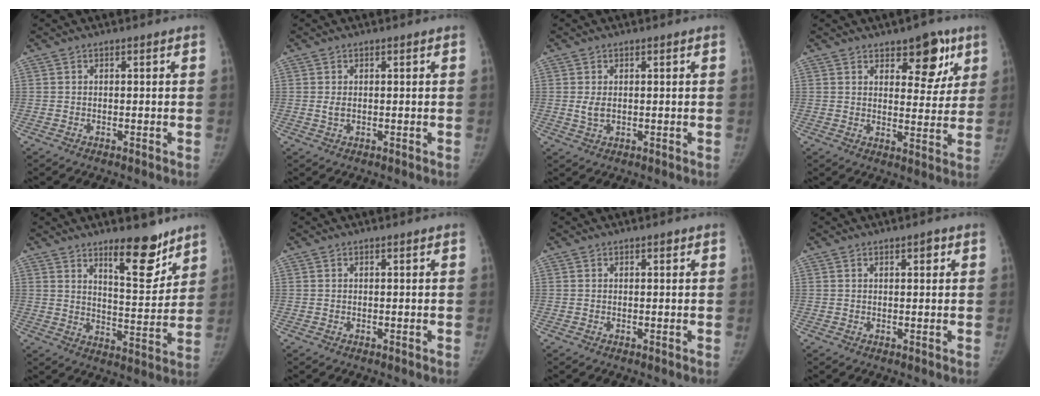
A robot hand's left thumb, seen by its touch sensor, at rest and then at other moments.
{"total": 1.5, "force": [0.3, 0.7, 1.2], "torque": [-0.026, 0.002, 0.010]}
{"total": 2.4, "force": [0.4, 1.3, 1.9], "torque": [-0.038, -0.004, 0.011]}
{"total": 9.7, "force": [5.7, 4.8, 6.2], "torque": [-0.041, -0.030, 0.079]}
{"total": 11.5, "force": [8.2, 3.7, 7.2], "torque": [-0.077, -0.067, 0.132]}
{"total": 0.0}
{"total": 0.6, "force": [0.4, 0.3, 0.4], "torque": [-0.005, -0.001, 0.005]}
{"total": 1.8, "force": [0.9, 0.7, 1.4], "torque": [-0.015, -0.001, 0.012]}